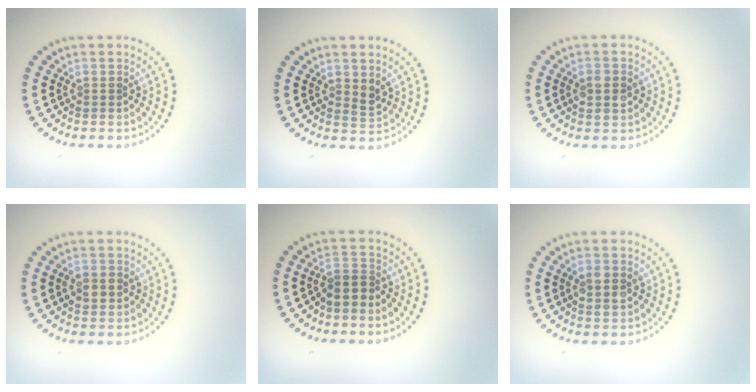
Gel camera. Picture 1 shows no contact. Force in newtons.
{"total": 1.2, "press": 1.0, "slide": 0.6}
{"total": 2.5, "press": 2.5, "slide": 0.1}
{"total": 1.9, "press": 1.8, "slide": 0.4}
{"total": 1.8, "press": 1.4, "slide": 1.1}
{"total": 1.8, "press": 1.8, "slide": 0.2}